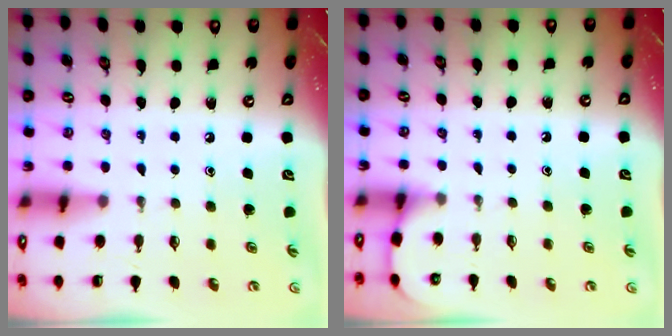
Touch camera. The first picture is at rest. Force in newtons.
{"total": 3.4, "press": 3.4, "slide": 0.4}